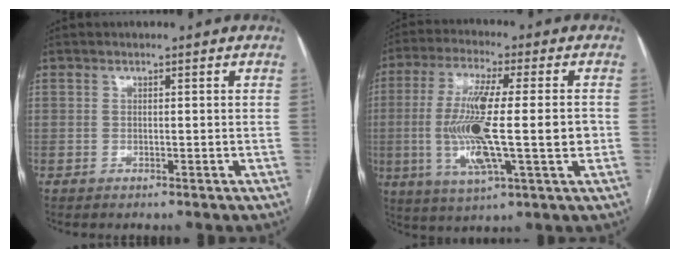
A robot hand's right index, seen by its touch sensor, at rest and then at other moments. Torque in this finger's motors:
{"motor_torque": [0.82, -0.22, 0.80, 0.21]}